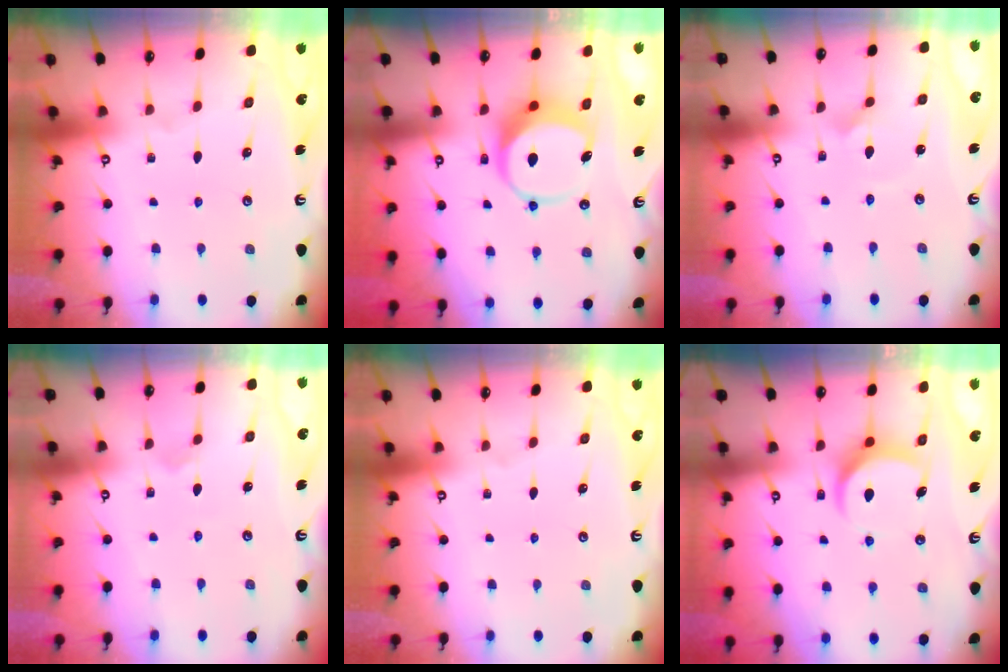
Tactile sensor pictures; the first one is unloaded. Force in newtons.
{"total": 8.8, "press": 8.7, "slide": 1.6}
{"total": 3.6, "press": 3.6, "slide": 0.4}
{"total": 2.8, "press": 2.8, "slide": 0.4}
{"total": 0.0}
{"total": 8.3, "press": 8.3, "slide": 0.8}